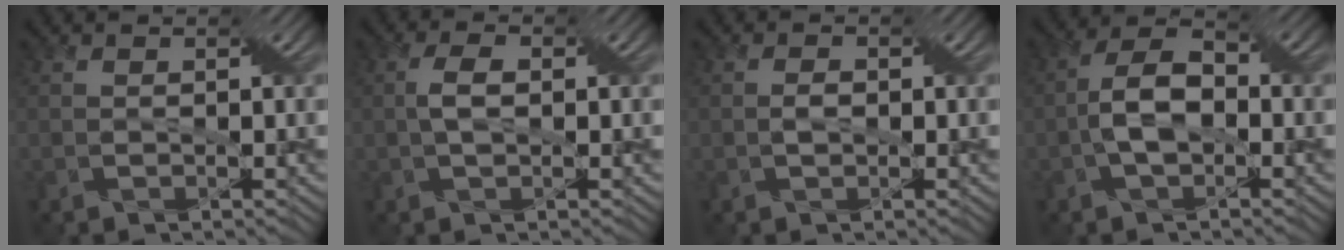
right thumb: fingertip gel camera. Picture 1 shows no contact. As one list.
[{"total": 2.7, "force": [0.0, 1.5, 2.3], "torque": [-0.050, 0.003, -0.001]}, {"total": 1.4, "force": [-0.2, 0.9, 1.0], "torque": [-0.019, 0.002, -0.003]}, {"total": 5.9, "force": [-1.3, 3.2, 4.7], "torque": [-0.097, 0.011, -0.028]}]